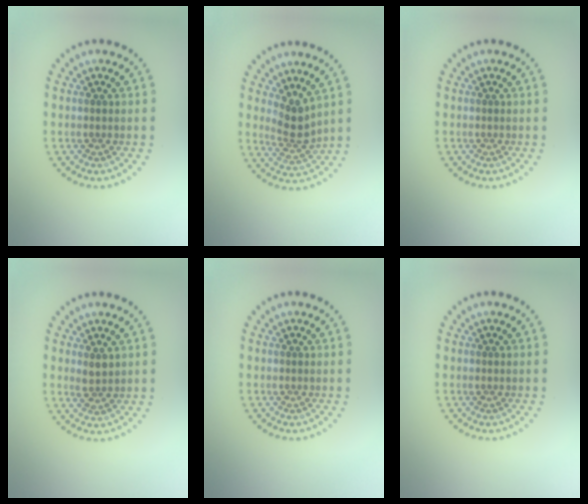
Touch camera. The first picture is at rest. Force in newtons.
{"total": 2.5, "press": 1.8, "slide": 1.8}
{"total": 0.0}
{"total": 1.5, "press": 1.4, "slide": 0.4}
{"total": 0.0}
{"total": 0.0}